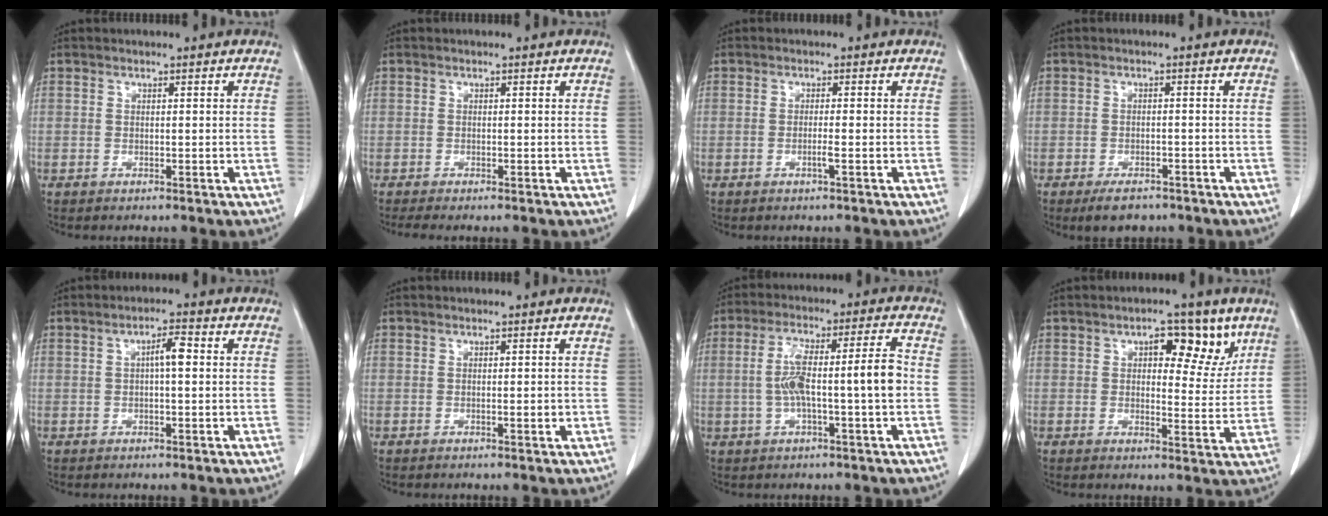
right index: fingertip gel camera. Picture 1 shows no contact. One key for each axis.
{"total": 1.9, "fx": -1.5, "fy": 0.0, "fz": 1.1, "tx": -0.018, "ty": -0.004, "tz": -0.025}
{"total": 1.5, "fx": -0.6, "fy": -0.3, "fz": 1.3, "tx": -0.026, "ty": -0.002, "tz": -0.012}
{"total": 4.2, "fx": -3.1, "fy": 1.9, "fz": 2.1, "tx": -0.035, "ty": -0.003, "tz": -0.043}
{"total": 3.3, "fx": 0.4, "fy": 0.6, "fz": 3.2, "tx": -0.053, "ty": 0.007, "tz": 0.004}
{"total": 1.1, "fx": -0.2, "fy": 0.2, "fz": 1.0, "tx": -0.016, "ty": -0.001, "tz": -0.001}
{"total": 10.1, "fx": -1.0, "fy": 0.9, "fz": 10.0, "tx": -0.180, "ty": 0.028, "tz": -0.018}
{"total": 7.6, "fx": 3.8, "fy": 3.7, "fz": 5.4, "tx": -0.057, "ty": 0.006, "tz": 0.049}